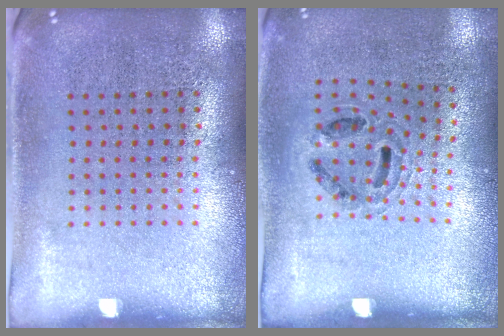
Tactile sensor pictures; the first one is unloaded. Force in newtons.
{"total": 0.9, "press": 0.8, "slide": 0.5}